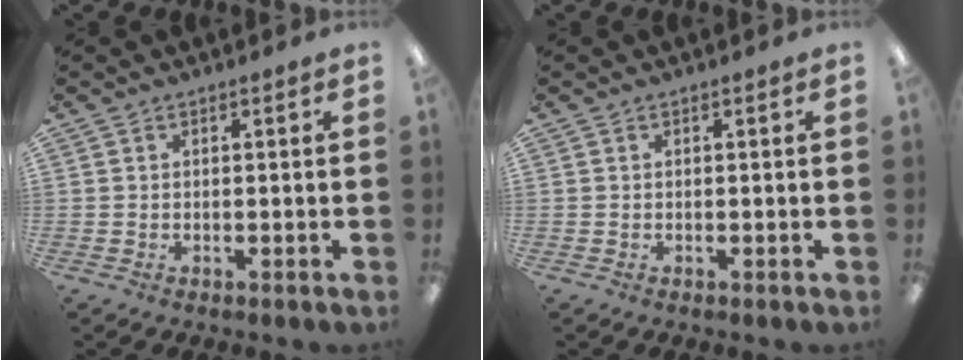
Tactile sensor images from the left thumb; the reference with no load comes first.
{"total": 0.0}